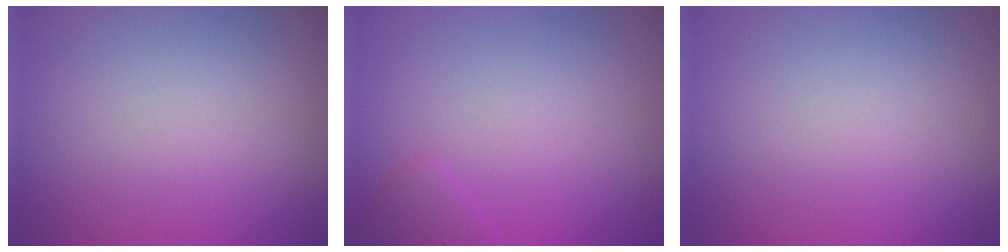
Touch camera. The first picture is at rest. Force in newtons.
{"total": 1.3, "press": 1.3, "slide": 0.2}
{"total": 0.0}